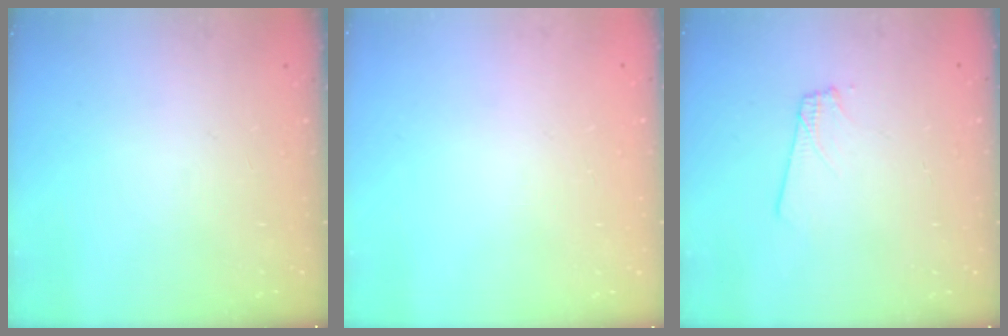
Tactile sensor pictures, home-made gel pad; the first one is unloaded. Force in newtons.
{"total": 0.0}
{"total": 1.8, "press": 1.8, "slide": 0.1}